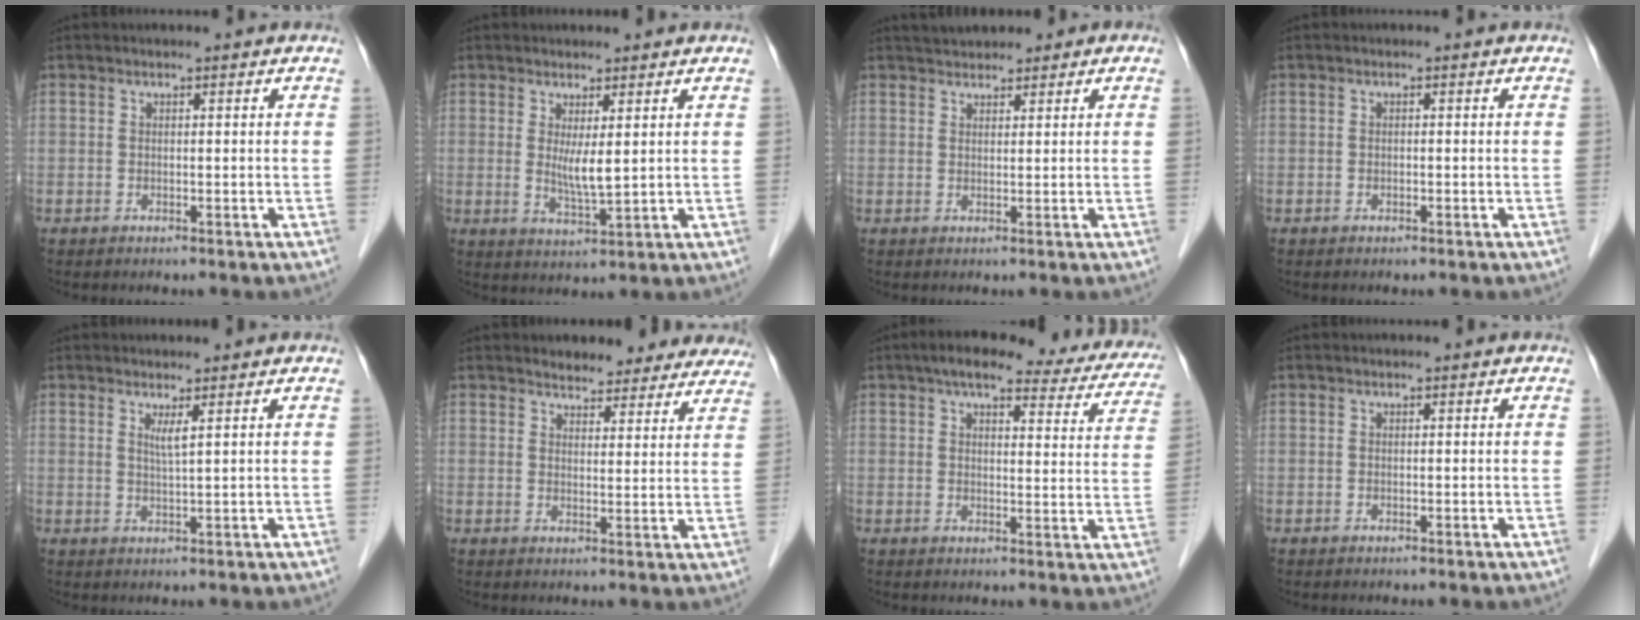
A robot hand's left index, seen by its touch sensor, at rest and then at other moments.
{"total": 3.7, "force": [0.9, 0.4, 3.6], "torque": [-0.071, -0.015, 0.024]}
{"total": 3.7, "force": [3.0, 1.8, 1.1], "torque": [-0.013, 0.023, 0.046]}
{"total": 0.0}
{"total": 1.8, "force": [0.9, -0.3, 1.4], "torque": [-0.031, -0.009, 0.020]}
{"total": 12.1, "force": [11.2, 4.0, 2.5], "torque": [0.006, -0.004, 0.116]}
{"total": 19.8, "force": [16.3, 5.3, 9.8], "torque": [-0.118, 0.031, 0.182]}
{"total": 0.0}